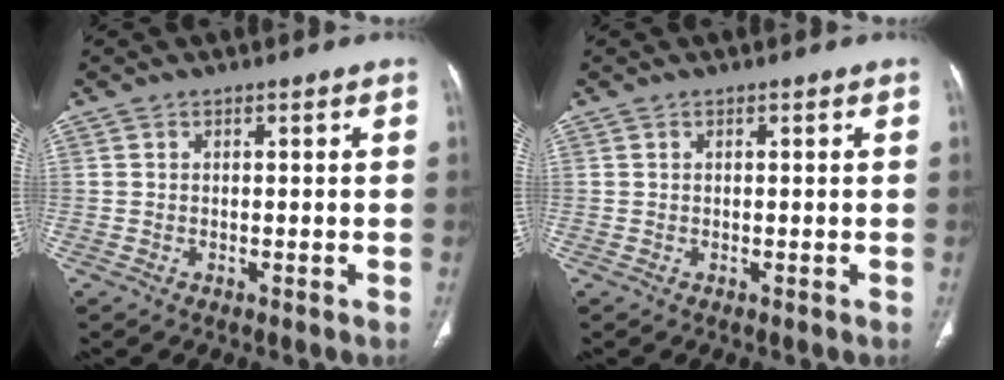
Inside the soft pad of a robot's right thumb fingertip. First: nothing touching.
{"total": 0.0}